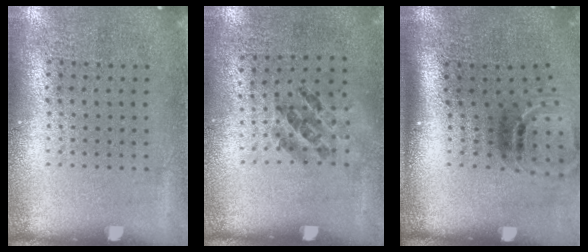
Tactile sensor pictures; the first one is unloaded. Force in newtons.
{"total": 1.2, "press": 0.7, "slide": 0.9}
{"total": 1.9, "press": 1.1, "slide": 1.5}